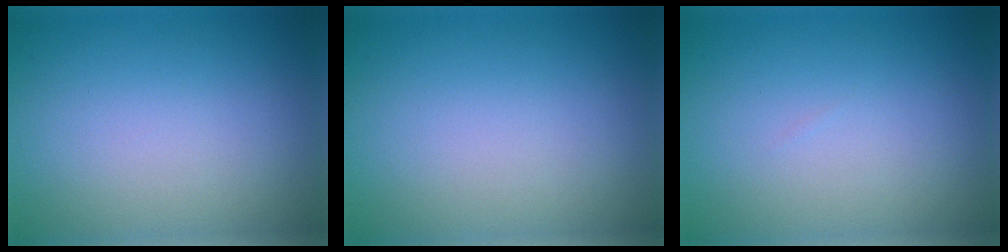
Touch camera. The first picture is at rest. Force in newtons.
{"total": 0.0}
{"total": 0.0}